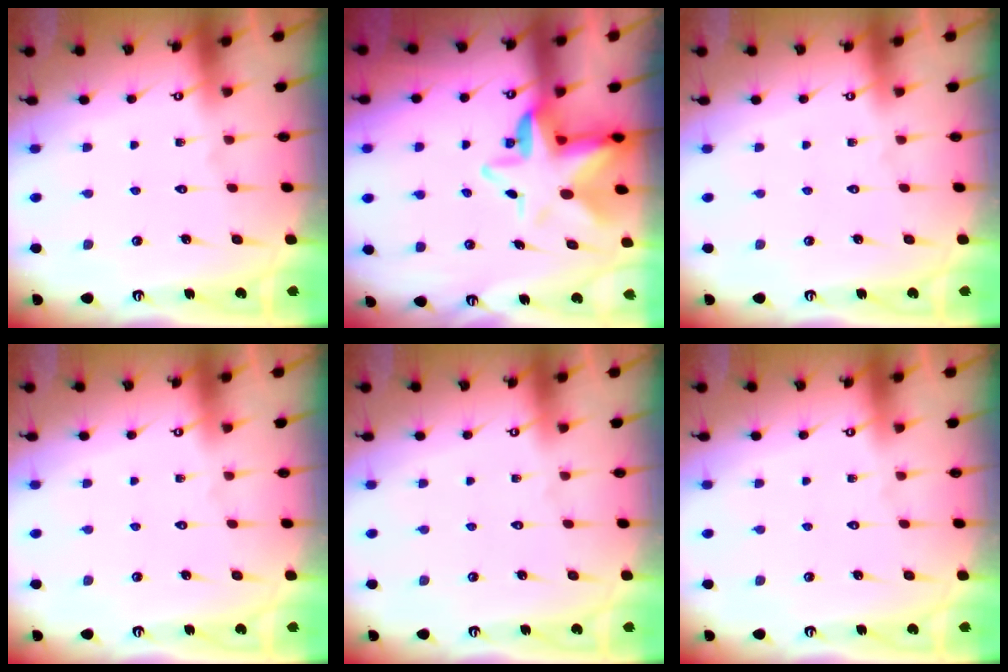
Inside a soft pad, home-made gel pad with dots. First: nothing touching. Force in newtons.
{"total": 9.6, "press": 9.5, "slide": 1.6}
{"total": 0.0}
{"total": 0.0}
{"total": 0.0}
{"total": 0.0}